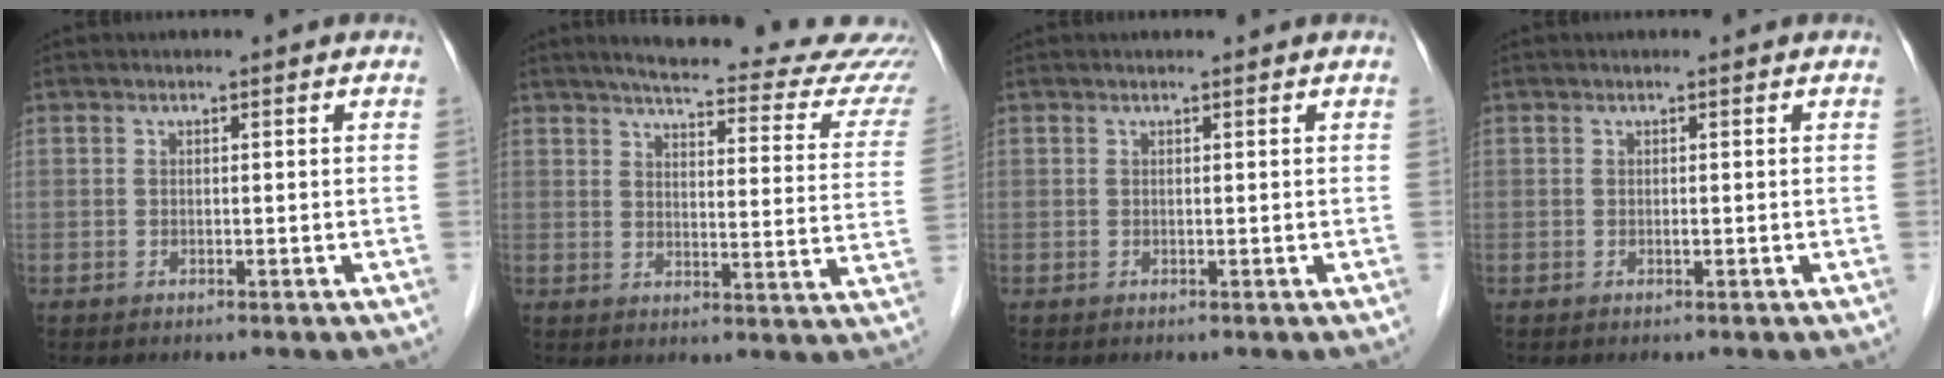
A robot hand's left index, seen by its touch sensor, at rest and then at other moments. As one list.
[{"total": 24.9, "force": [22.9, 3.3, 9.3], "torque": [-0.107, -0.064, 0.255]}, {"total": 1.0, "force": [1.0, 0.0, 0.3], "torque": [-0.007, 0.008, 0.015]}, {"total": 0.0}]